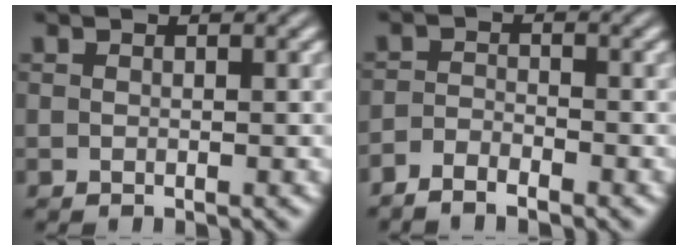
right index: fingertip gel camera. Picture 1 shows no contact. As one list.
[{"total": 2.3, "force": [-2.2, -0.4, 0.3], "torque": [0.003, -0.008, -0.041]}]